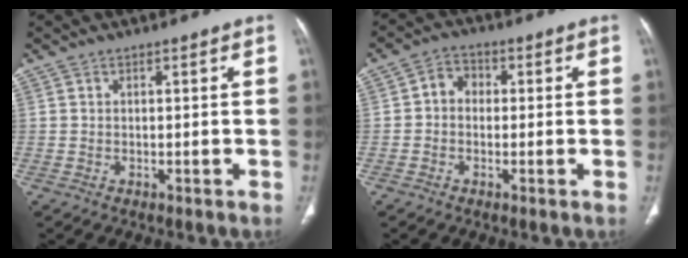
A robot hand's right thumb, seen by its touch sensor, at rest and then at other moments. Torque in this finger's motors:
{"motor_torque": [0.00, 0.00, 0.24, -0.32, 0.01]}